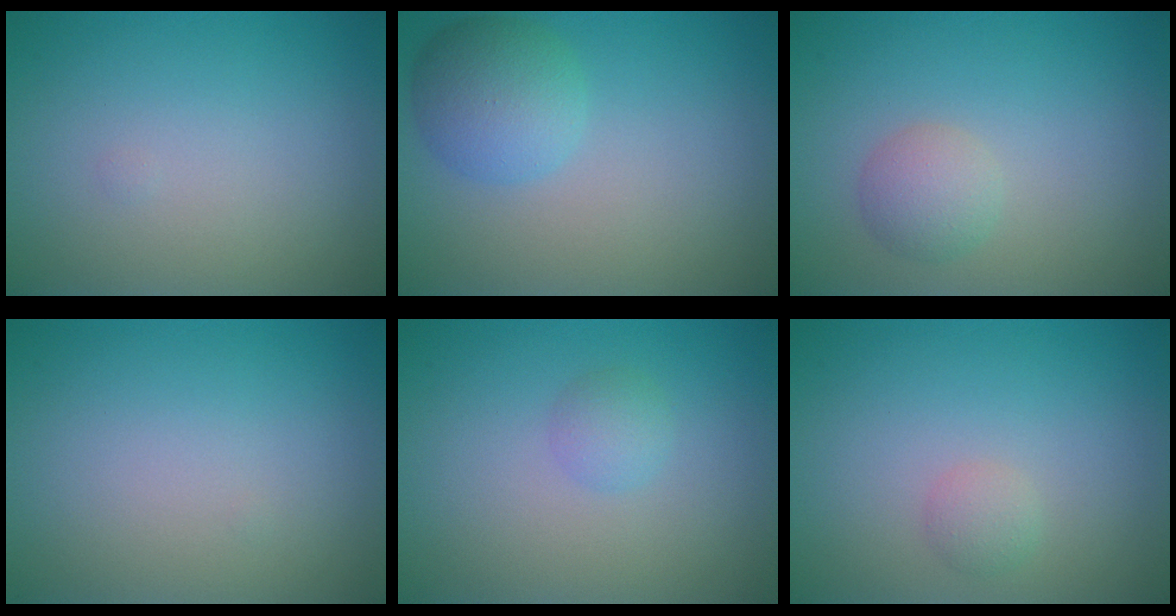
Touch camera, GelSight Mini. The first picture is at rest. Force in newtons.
{"total": 4.2, "press": 4.2, "slide": 0.1}
{"total": 2.1, "press": 2.1, "slide": 0.1}
{"total": 0.0}
{"total": 1.3, "press": 1.3, "slide": 0.1}
{"total": 1.1, "press": 1.1, "slide": 0.1}